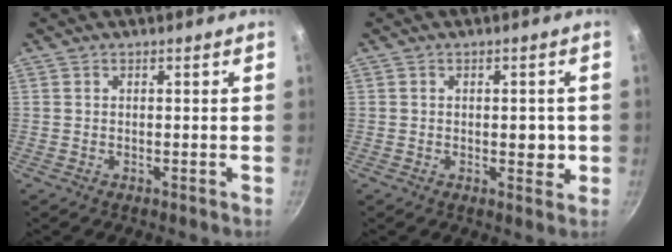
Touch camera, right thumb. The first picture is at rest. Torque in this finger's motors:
{"motor_torque": [0.66, 0.45, 0.51, 0.19, 0.14]}